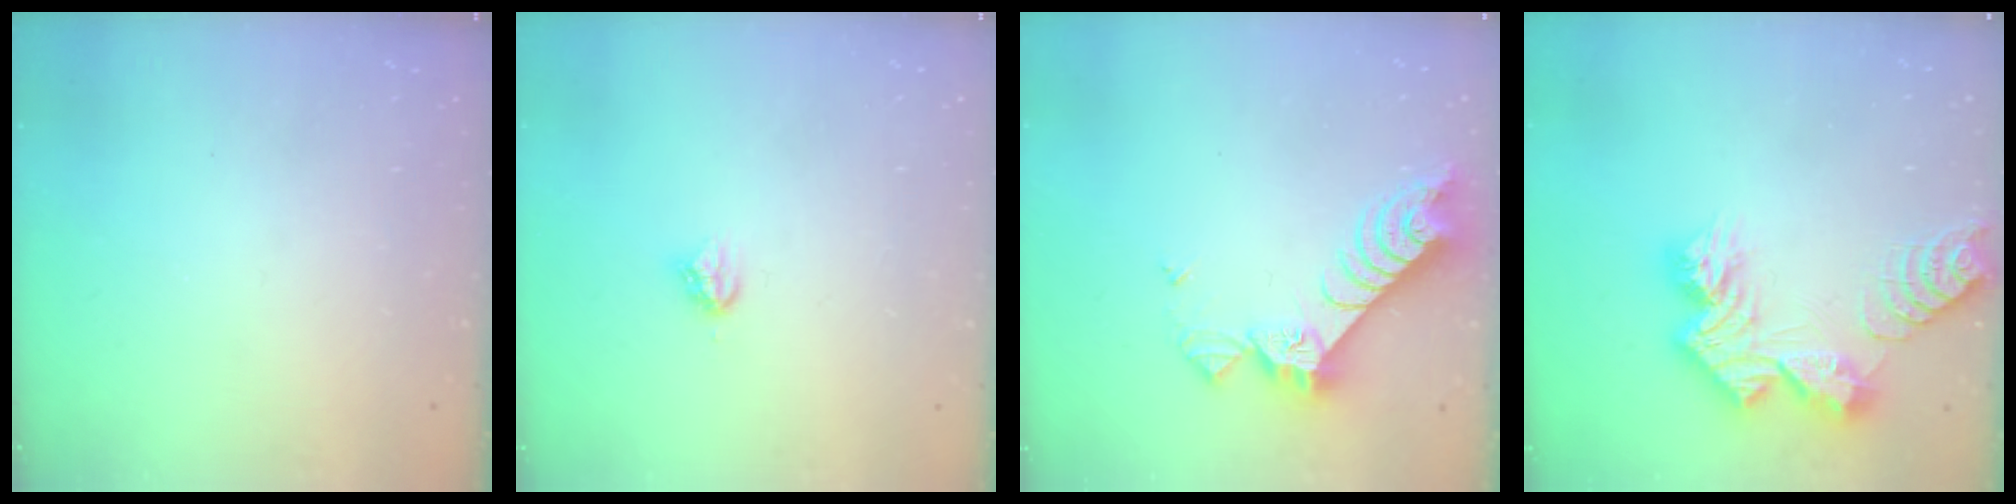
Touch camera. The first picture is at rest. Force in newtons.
{"total": 3.9, "press": 3.9, "slide": 0.4}
{"total": 8.4, "press": 8.4, "slide": 1.0}
{"total": 13.3, "press": 13.3, "slide": 1.3}